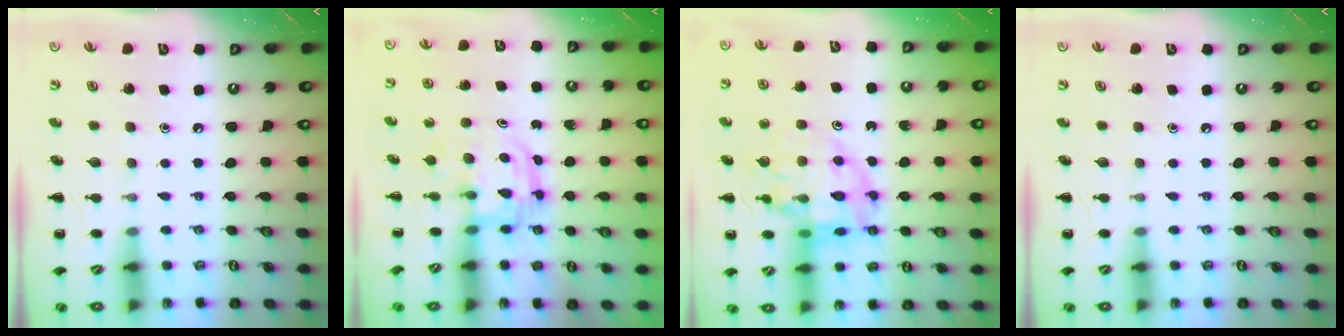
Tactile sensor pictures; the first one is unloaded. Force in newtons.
{"total": 3.1, "press": 3.1, "slide": 0.3}
{"total": 15.5, "press": 15.2, "slide": 3.1}
{"total": 0.0}